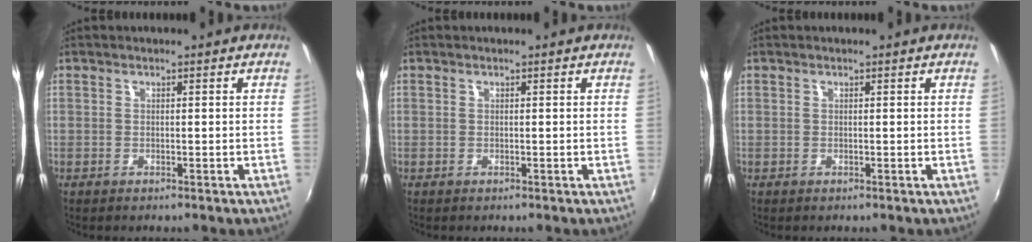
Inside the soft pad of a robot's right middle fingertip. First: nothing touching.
{"total": 0.0}
{"total": 0.0}